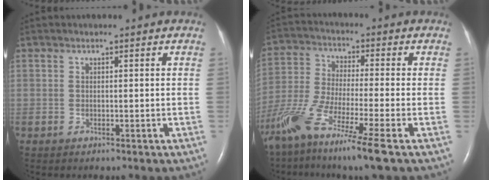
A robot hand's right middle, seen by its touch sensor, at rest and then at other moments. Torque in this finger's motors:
{"motor_torque": [1.19, -0.94, 0.25, 0.18]}